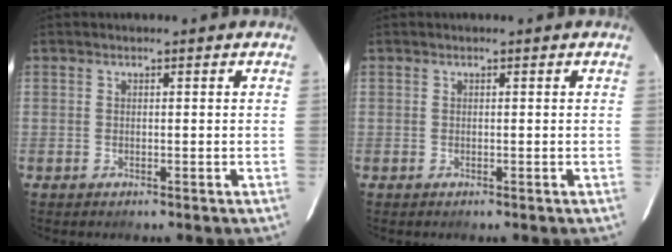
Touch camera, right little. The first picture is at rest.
{"total": 0.0}